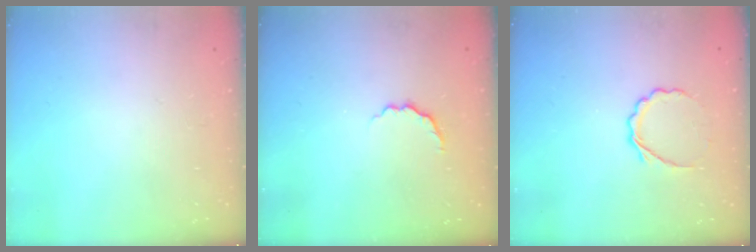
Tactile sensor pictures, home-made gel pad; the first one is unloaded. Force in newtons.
{"total": 3.4, "press": 3.3, "slide": 0.8}
{"total": 5.3, "press": 5.2, "slide": 1.3}